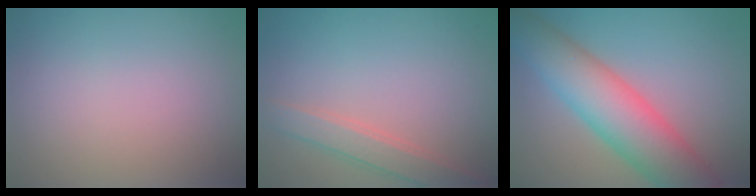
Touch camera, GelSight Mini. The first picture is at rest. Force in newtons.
{"total": 2.7, "press": 2.7, "slide": 0.1}
{"total": 8.6, "press": 8.6, "slide": 0.3}